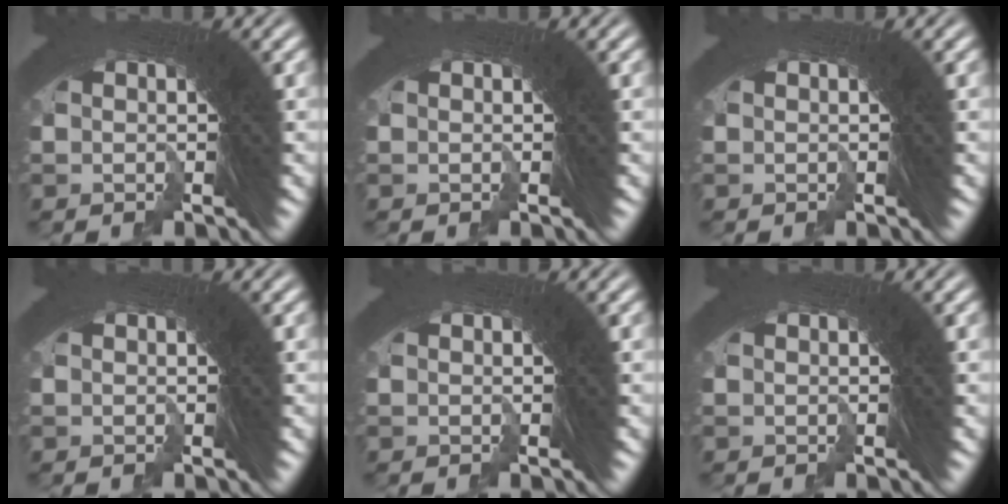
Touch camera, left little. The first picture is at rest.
{"total": 0.0}
{"total": 0.0}
{"total": 0.0}
{"total": 0.0}
{"total": 0.0}